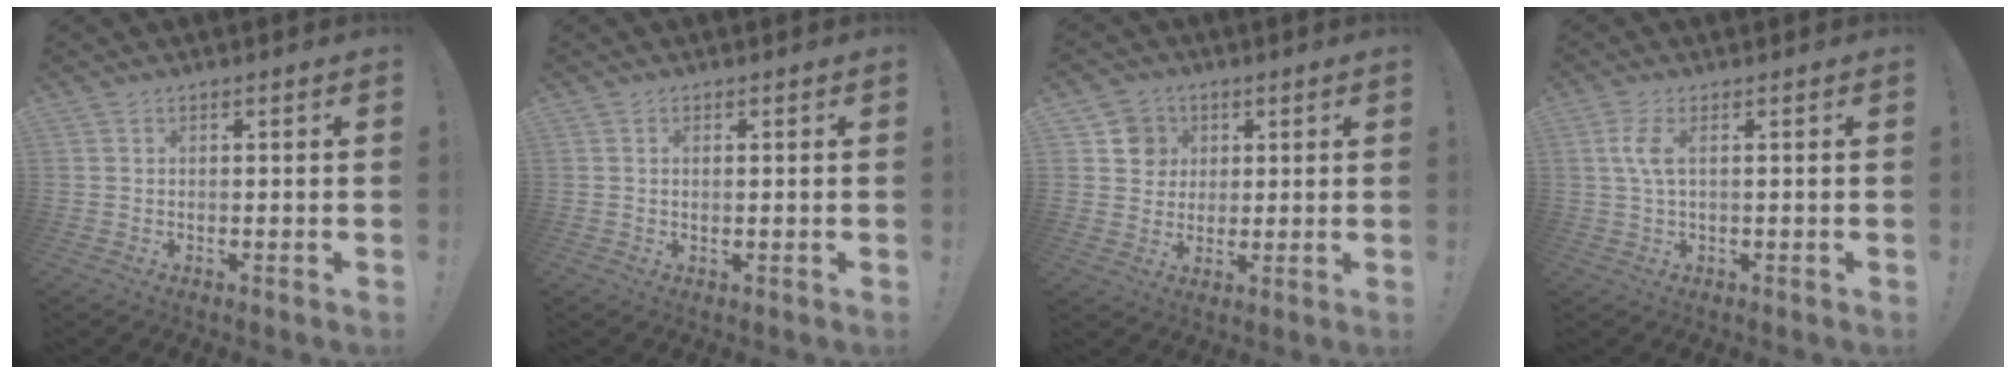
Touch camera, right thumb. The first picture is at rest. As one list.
[{"total": 0.8, "force": [0.3, 0.1, 0.7], "torque": [-0.016, 0.001, 0.006]}, {"total": 7.8, "force": [2.5, 7.2, 1.2], "torque": [-0.003, -0.015, 0.050]}, {"total": 4.4, "force": [0.8, 1.4, 4.1], "torque": [-0.079, -0.004, 0.013]}]